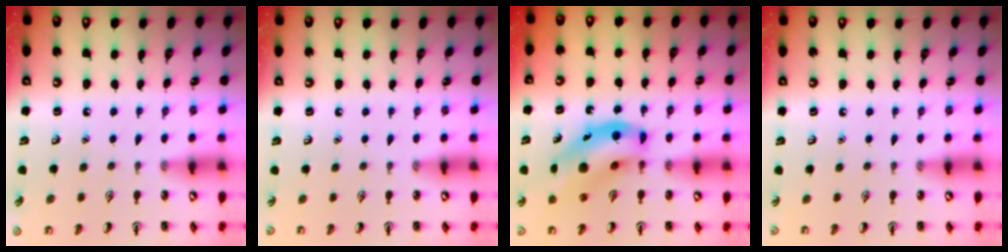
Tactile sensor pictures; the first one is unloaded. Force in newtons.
{"total": 0.0}
{"total": 12.8, "press": 12.4, "slide": 3.5}
{"total": 0.0}